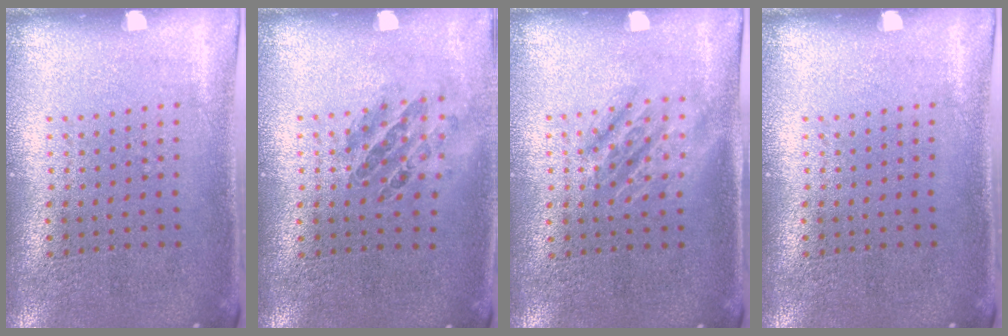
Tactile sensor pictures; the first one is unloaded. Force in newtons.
{"total": 1.0, "press": 0.9, "slide": 0.3}
{"total": 1.2, "press": 1.1, "slide": 0.5}
{"total": 0.0}